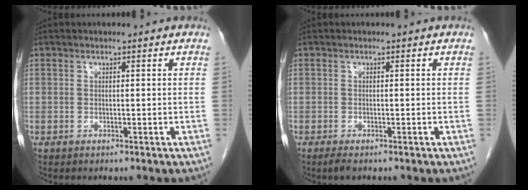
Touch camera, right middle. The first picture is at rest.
{"total": 1.3, "force": [-1.0, 0.3, 0.8], "torque": [-0.021, -0.004, -0.016]}